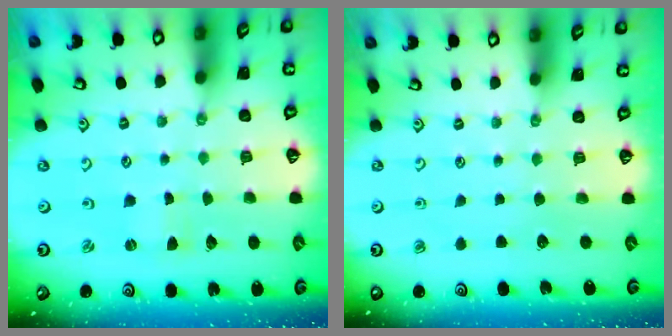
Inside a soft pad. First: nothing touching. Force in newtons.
{"total": 0.0}